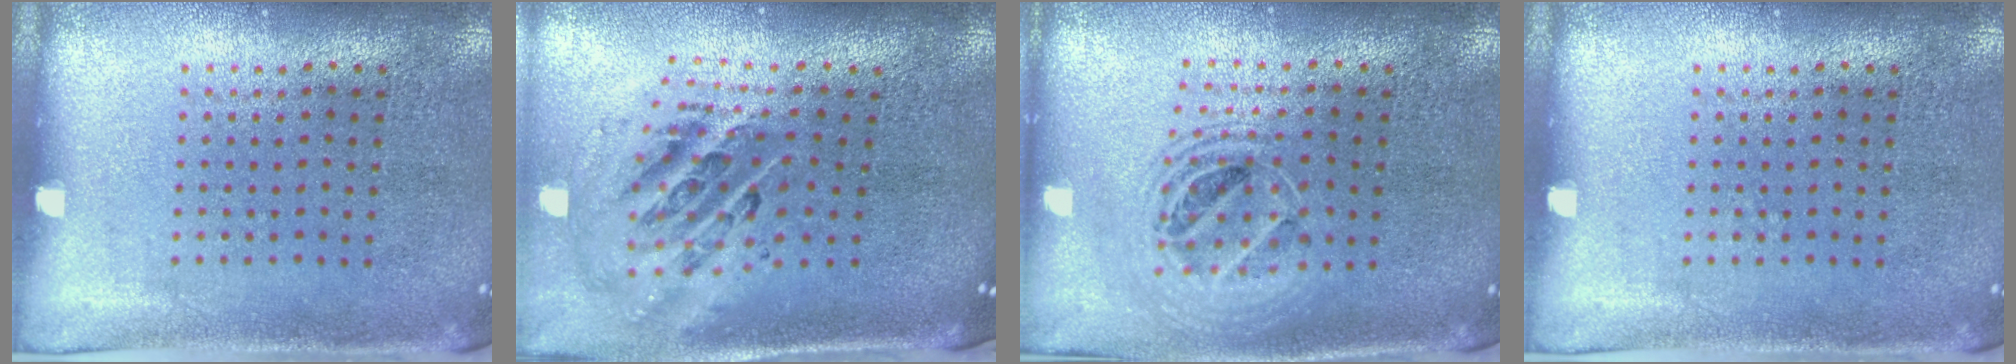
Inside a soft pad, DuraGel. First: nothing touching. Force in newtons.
{"total": 1.9, "press": 1.4, "slide": 1.3}
{"total": 1.8, "press": 1.5, "slide": 1.1}
{"total": 0.0}